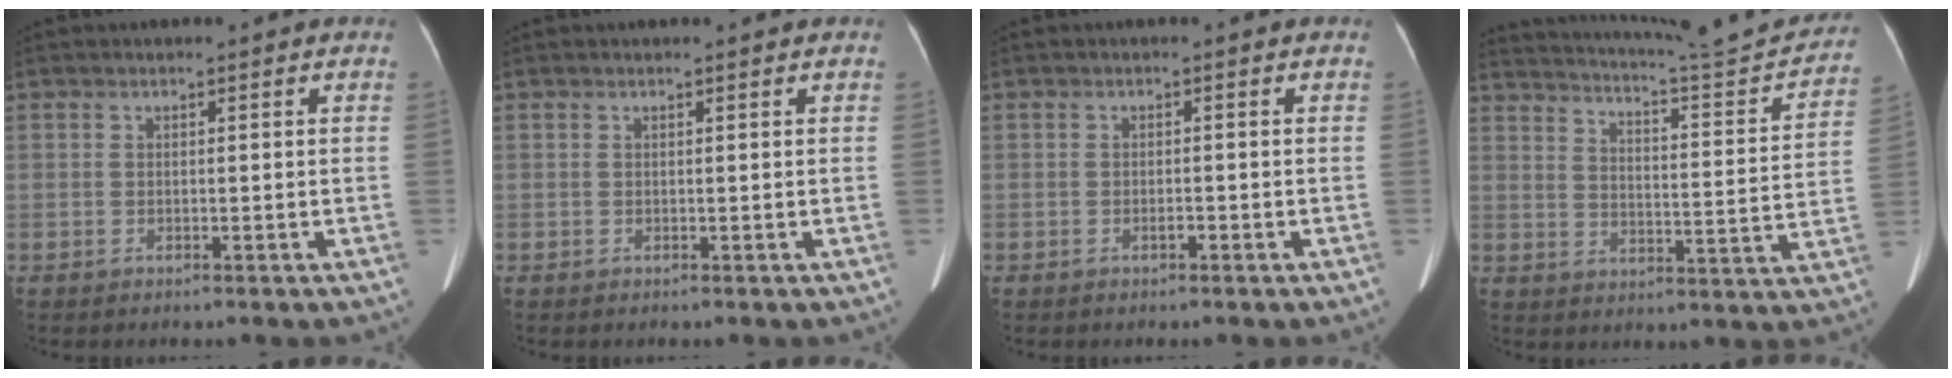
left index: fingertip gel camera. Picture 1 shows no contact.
{"total": 0.6, "force": [0.6, 0.0, 0.2], "torque": [-0.008, 0.007, 0.005]}
{"total": 0.9, "force": [-0.7, 0.3, 0.6], "torque": [-0.011, 0.002, -0.012]}
{"total": 21.0, "force": [19.8, 0.7, 7.1], "torque": [-0.114, -0.052, 0.255]}